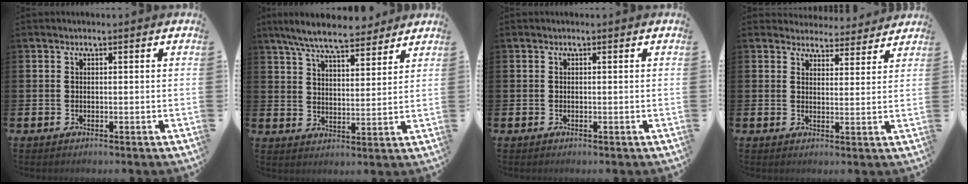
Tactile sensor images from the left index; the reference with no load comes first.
{"total": 8.3, "force": [7.5, 1.6, 3.2], "torque": [-0.081, -0.030, 0.136]}
{"total": 0.0}
{"total": 4.0, "force": [3.9, 1.0, -0.1], "torque": [0.001, -0.030, 0.067]}